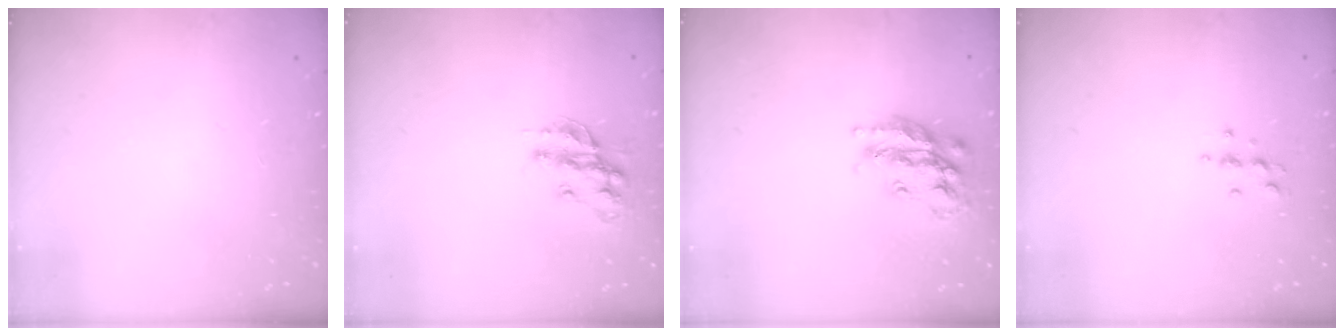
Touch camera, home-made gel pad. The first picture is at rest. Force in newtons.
{"total": 13.5, "press": 13.5, "slide": 0.8}
{"total": 20.0, "press": 19.9, "slide": 1.3}
{"total": 3.3, "press": 3.3, "slide": 0.5}